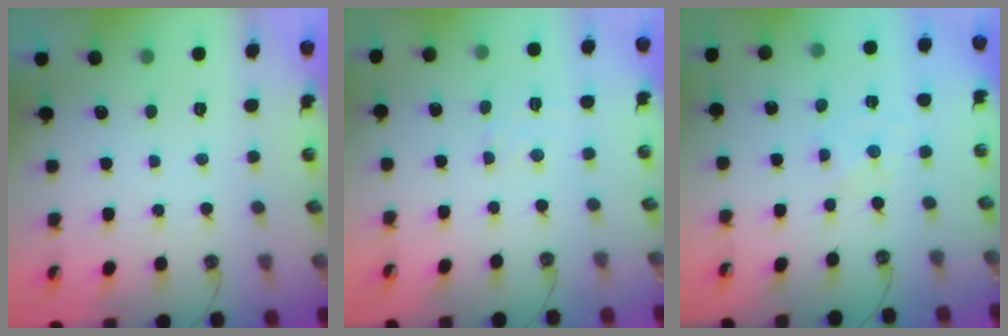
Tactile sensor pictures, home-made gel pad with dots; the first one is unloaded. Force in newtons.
{"total": 3.4, "press": 3.4, "slide": 0.5}
{"total": 0.0}